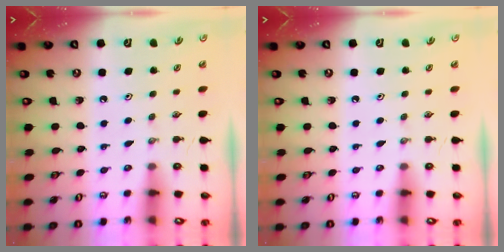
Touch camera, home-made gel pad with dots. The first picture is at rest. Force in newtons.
{"total": 0.0}